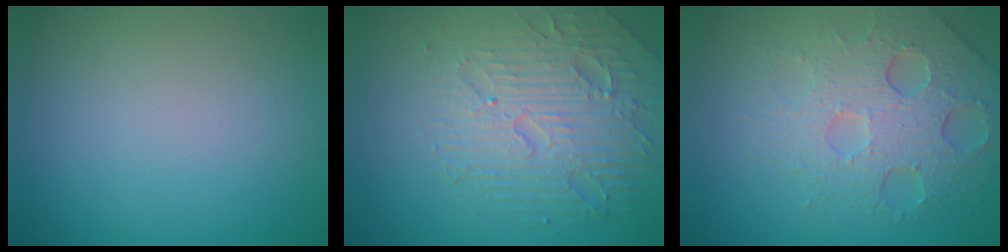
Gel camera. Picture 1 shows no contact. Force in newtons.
{"total": 4.8, "press": 4.7, "slide": 1.1}
{"total": 6.2, "press": 4.7, "slide": 4.1}